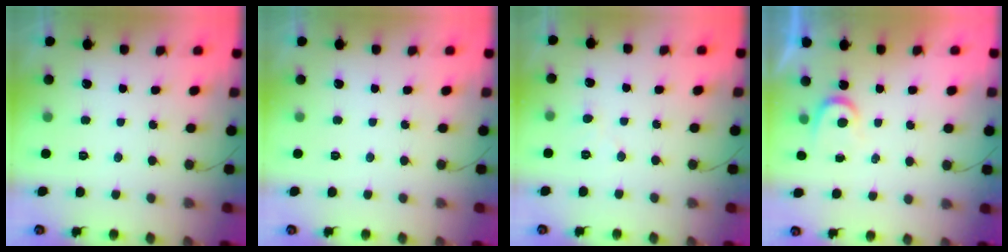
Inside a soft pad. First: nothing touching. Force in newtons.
{"total": 0.0}
{"total": 5.0, "press": 5.0, "slide": 0.4}
{"total": 4.2, "press": 4.2, "slide": 0.3}